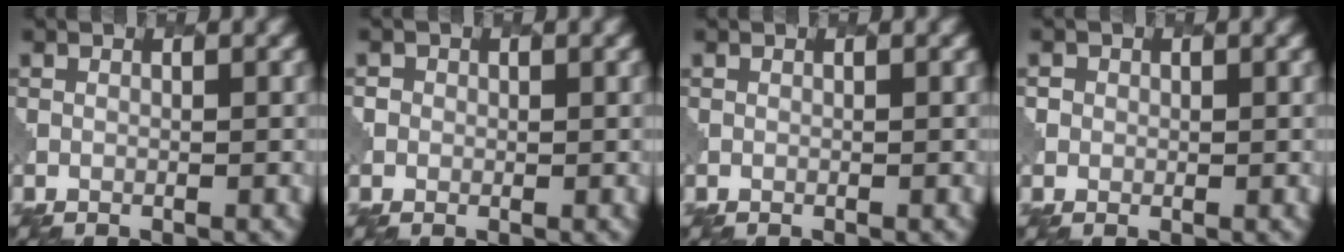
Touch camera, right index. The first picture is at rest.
{"total": 1.2, "force": [0.1, 1.2, -0.1], "torque": [0.016, 0.004, -0.004]}
{"total": 0.0}
{"total": 1.3, "force": [0.3, 1.2, -0.1], "torque": [0.013, 0.002, -0.001]}